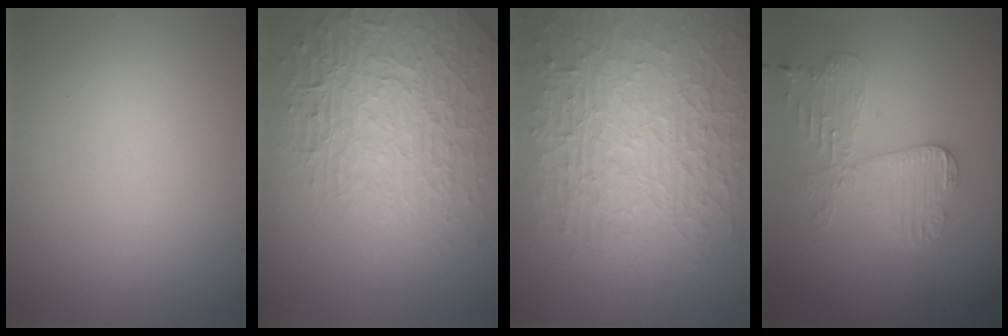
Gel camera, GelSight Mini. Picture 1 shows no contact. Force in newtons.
{"total": 7.6, "press": 5.5, "slide": 5.2}
{"total": 10.4, "press": 6.7, "slide": 8.0}
{"total": 4.2, "press": 3.6, "slide": 2.0}